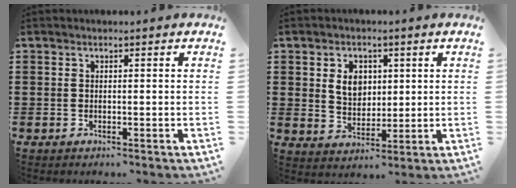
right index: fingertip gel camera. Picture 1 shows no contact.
{"total": 5.3, "force": [1.3, 4.1, 3.1], "torque": [-0.068, 0.011, 0.019]}